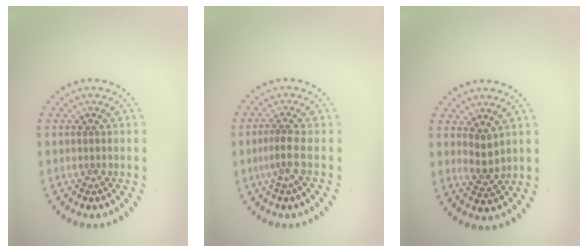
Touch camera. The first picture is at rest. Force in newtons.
{"total": 1.8, "press": 1.1, "slide": 1.4}
{"total": 1.8, "press": 1.5, "slide": 0.9}